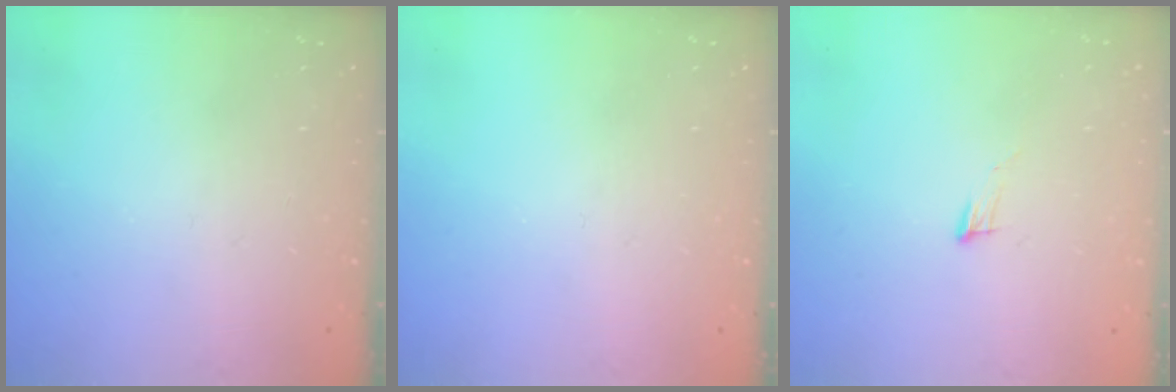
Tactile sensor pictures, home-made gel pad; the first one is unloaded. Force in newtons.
{"total": 0.0}
{"total": 5.2, "press": 5.1, "slide": 1.0}